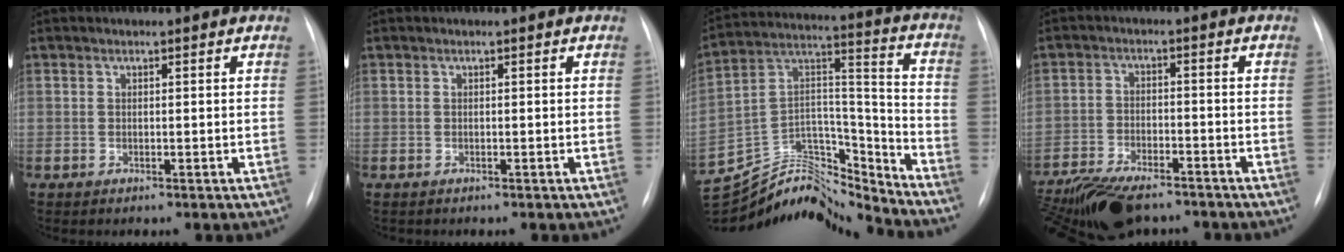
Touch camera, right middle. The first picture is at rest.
{"total": 0.0}
{"total": 20.5, "force": [-19.8, 3.9, 3.7], "torque": [-0.081, 0.068, -0.330]}
{"total": 14.1, "force": [-11.2, 4.7, 7.2], "torque": [-0.139, -0.019, -0.182]}